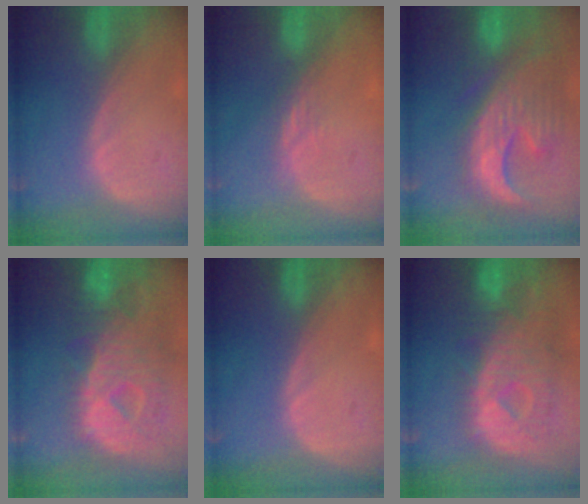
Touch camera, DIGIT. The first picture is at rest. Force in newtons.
{"total": 2.4, "press": 1.9, "slide": 1.4}
{"total": 13.2, "press": 11.3, "slide": 6.8}
{"total": 12.8, "press": 11.0, "slide": 6.6}
{"total": 0.0}
{"total": 12.0, "press": 10.3, "slide": 6.0}